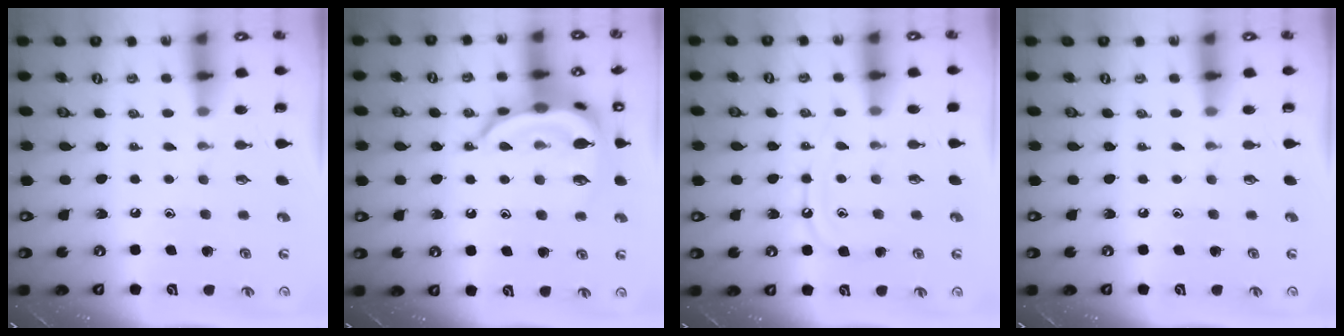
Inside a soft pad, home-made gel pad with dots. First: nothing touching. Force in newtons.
{"total": 18.7, "press": 18.7, "slide": 0.3}
{"total": 9.4, "press": 9.3, "slide": 1.0}
{"total": 0.0}